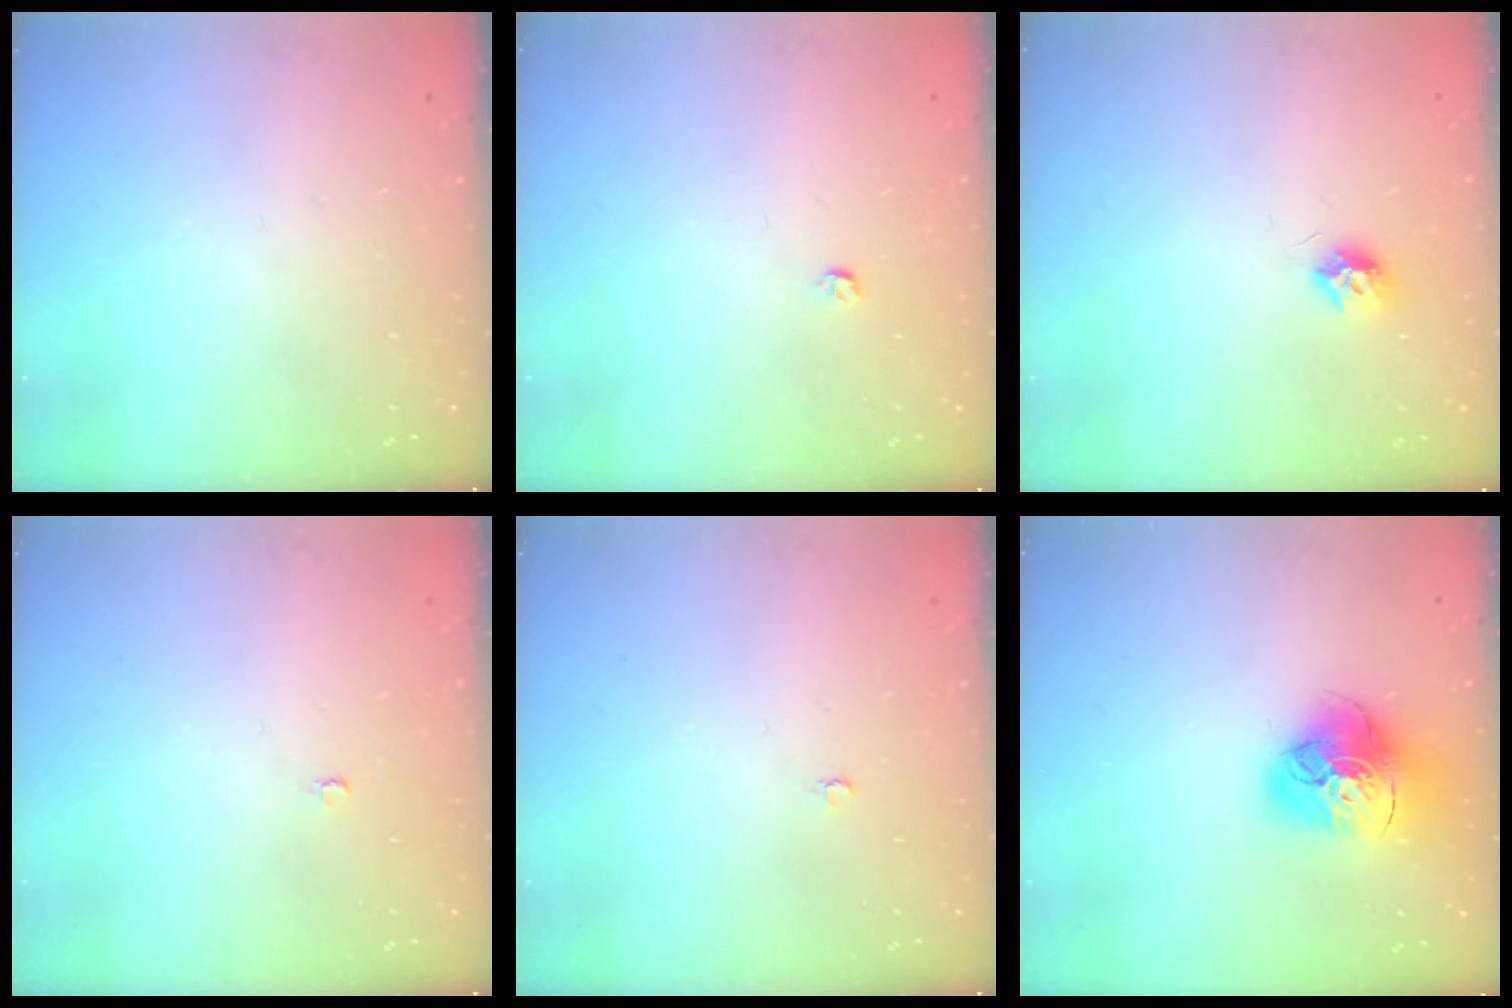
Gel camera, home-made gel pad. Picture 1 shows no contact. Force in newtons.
{"total": 3.1, "press": 3.1, "slide": 0.5}
{"total": 7.4, "press": 7.4, "slide": 0.2}
{"total": 2.1, "press": 2.1, "slide": 0.2}
{"total": 2.1, "press": 2.1, "slide": 0.2}
{"total": 16.7, "press": 16.6, "slide": 1.8}